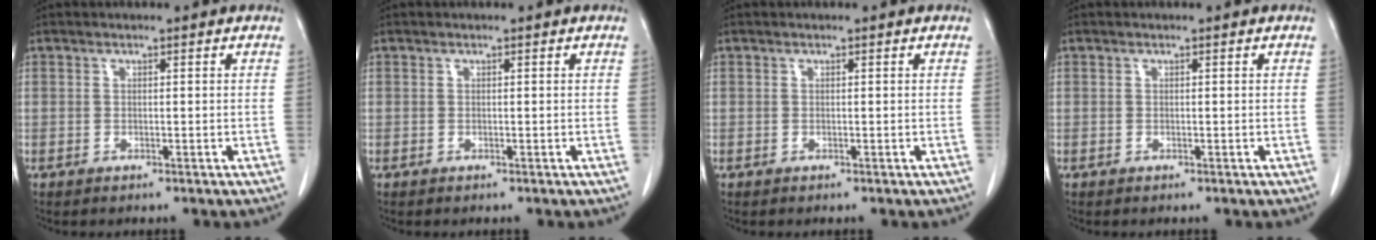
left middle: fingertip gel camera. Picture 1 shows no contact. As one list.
[{"total": 0.0}, {"total": 0.0}, {"total": 0.0}]